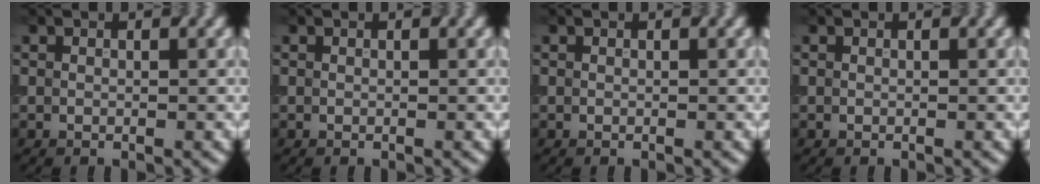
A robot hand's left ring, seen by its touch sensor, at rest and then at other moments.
{"total": 0.0}
{"total": 0.0}
{"total": 0.0}